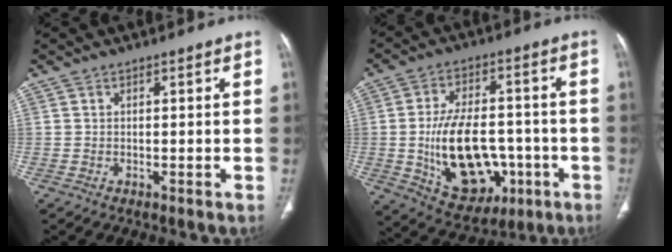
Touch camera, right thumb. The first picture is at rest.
{"total": 18.9, "force": [-3.6, 11.6, 14.5], "torque": [-0.217, 0.018, -0.033]}